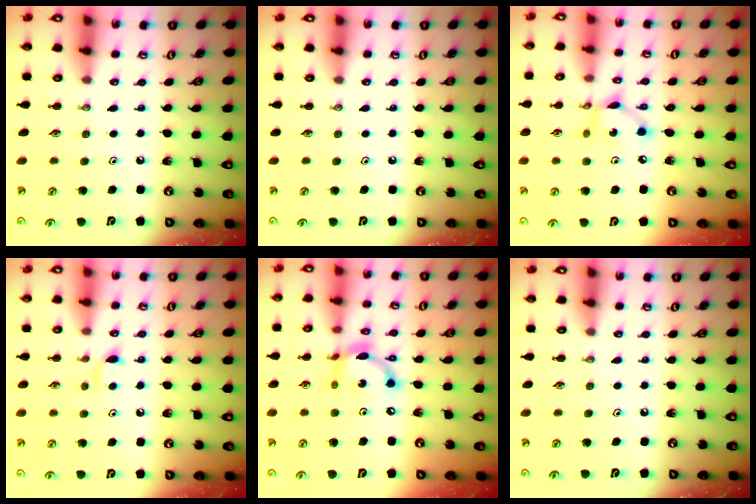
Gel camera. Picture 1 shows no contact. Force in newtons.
{"total": 0.0}
{"total": 6.2, "press": 6.2, "slide": 0.2}
{"total": 4.5, "press": 4.4, "slide": 0.6}
{"total": 11.7, "press": 11.6, "slide": 0.6}
{"total": 0.0}